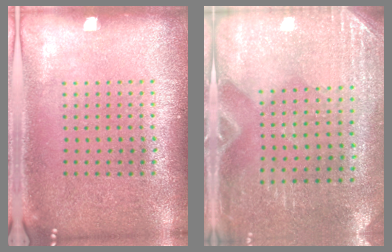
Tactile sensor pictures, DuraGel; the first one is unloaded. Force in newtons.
{"total": 2.9, "press": 2.5, "slide": 1.3}